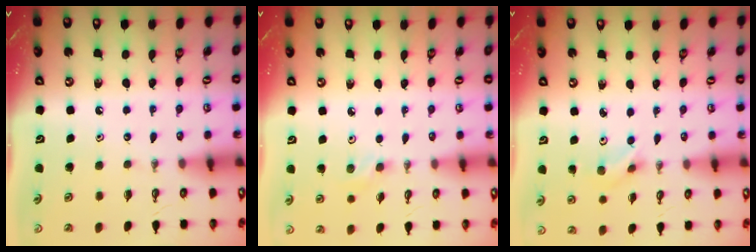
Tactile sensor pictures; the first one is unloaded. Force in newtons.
{"total": 2.6, "press": 2.5, "slide": 0.8}
{"total": 2.2, "press": 2.2, "slide": 0.1}